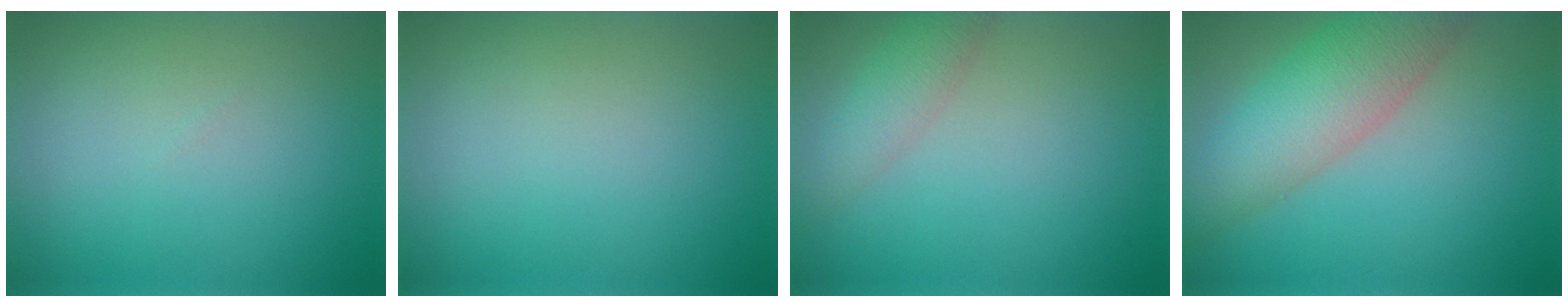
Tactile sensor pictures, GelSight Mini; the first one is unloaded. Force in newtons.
{"total": 0.0}
{"total": 2.5, "press": 2.5, "slide": 0.1}
{"total": 7.0, "press": 7.0, "slide": 0.3}